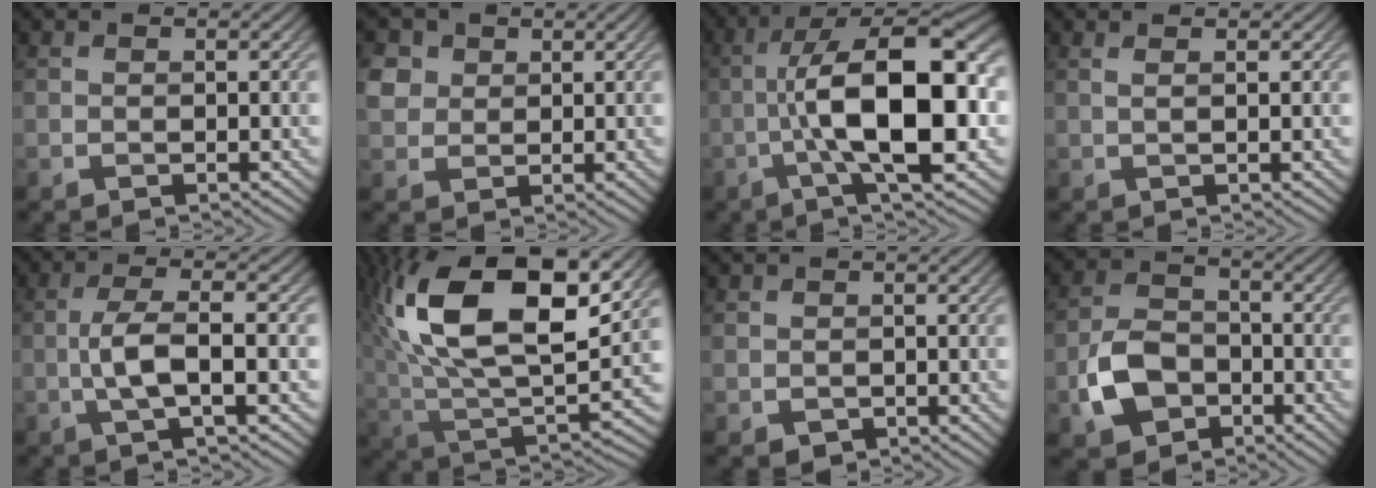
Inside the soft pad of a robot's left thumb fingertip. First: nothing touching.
{"total": 3.7, "force": [1.5, 3.1, 1.3], "torque": [-0.042, 0.004, 0.028]}
{"total": 15.1, "force": [-1.5, 5.0, 14.2], "torque": [-0.232, 0.018, -0.030]}
{"total": 1.6, "force": [0.8, 0.4, 1.4], "torque": [-0.018, 0.002, 0.002]}
{"total": 5.7, "force": [-1.1, 1.3, 5.4], "torque": [-0.114, 0.009, -0.026]}
{"total": 17.6, "force": [6.6, 8.3, 14.1], "torque": [-0.298, 0.011, 0.114]}
{"total": 1.3, "force": [-0.1, 1.3, 0.3], "torque": [-0.012, -0.010, -0.001]}
{"total": 7.2, "force": [-2.9, 5.1, 4.2], "torque": [-0.096, -0.003, -0.065]}